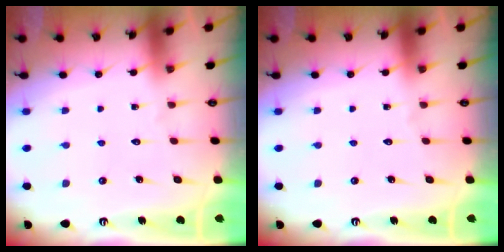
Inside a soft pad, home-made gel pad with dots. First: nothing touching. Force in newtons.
{"total": 0.0}